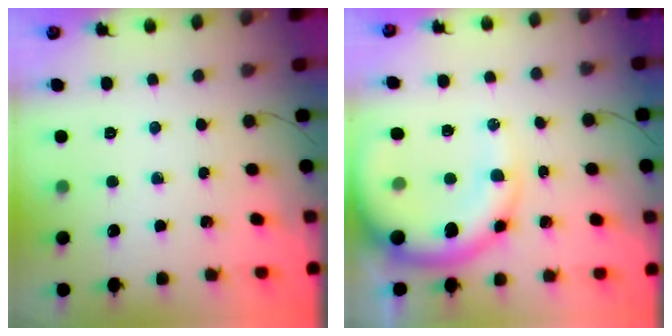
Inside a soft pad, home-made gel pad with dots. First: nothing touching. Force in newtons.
{"total": 15.0, "press": 14.7, "slide": 3.2}